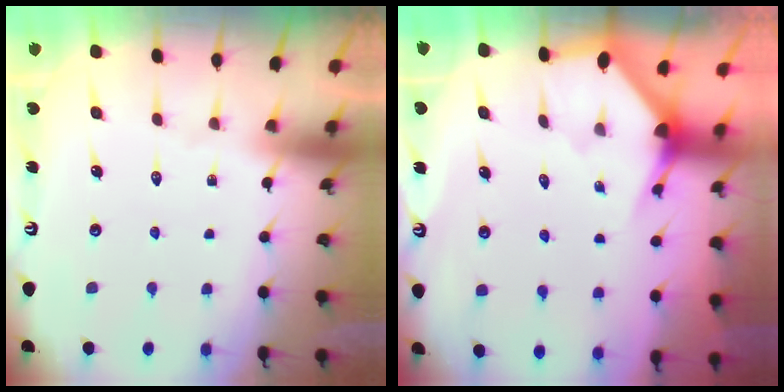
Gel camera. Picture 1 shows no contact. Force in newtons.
{"total": 2.4, "press": 2.4, "slide": 0.2}